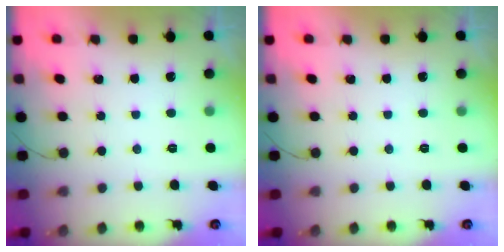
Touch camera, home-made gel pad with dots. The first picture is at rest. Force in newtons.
{"total": 0.0}